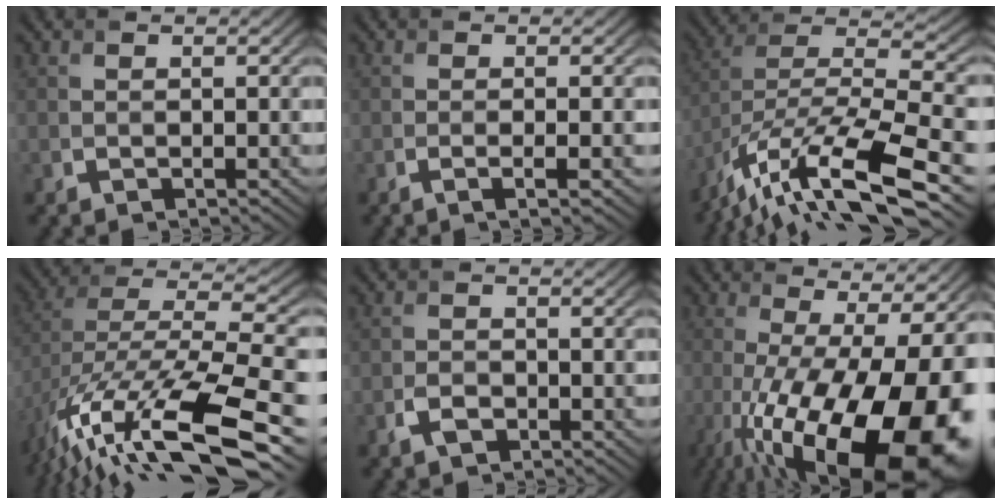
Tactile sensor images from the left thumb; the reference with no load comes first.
{"total": 2.4, "force": [-0.5, 0.6, 2.3], "torque": [-0.034, 0.001, -0.014]}
{"total": 16.3, "force": [-9.8, 4.6, 12.1], "torque": [-0.252, 0.001, -0.172]}
{"total": 15.9, "force": [-8.2, 5.4, 12.4], "torque": [-0.271, 0.003, -0.138]}
{"total": 2.3, "force": [-1.3, 1.5, 1.2], "torque": [-0.026, -0.004, -0.024]}
{"total": 21.3, "force": [-7.5, 7.7, 18.3], "torque": [-0.276, -0.048, -0.099]}